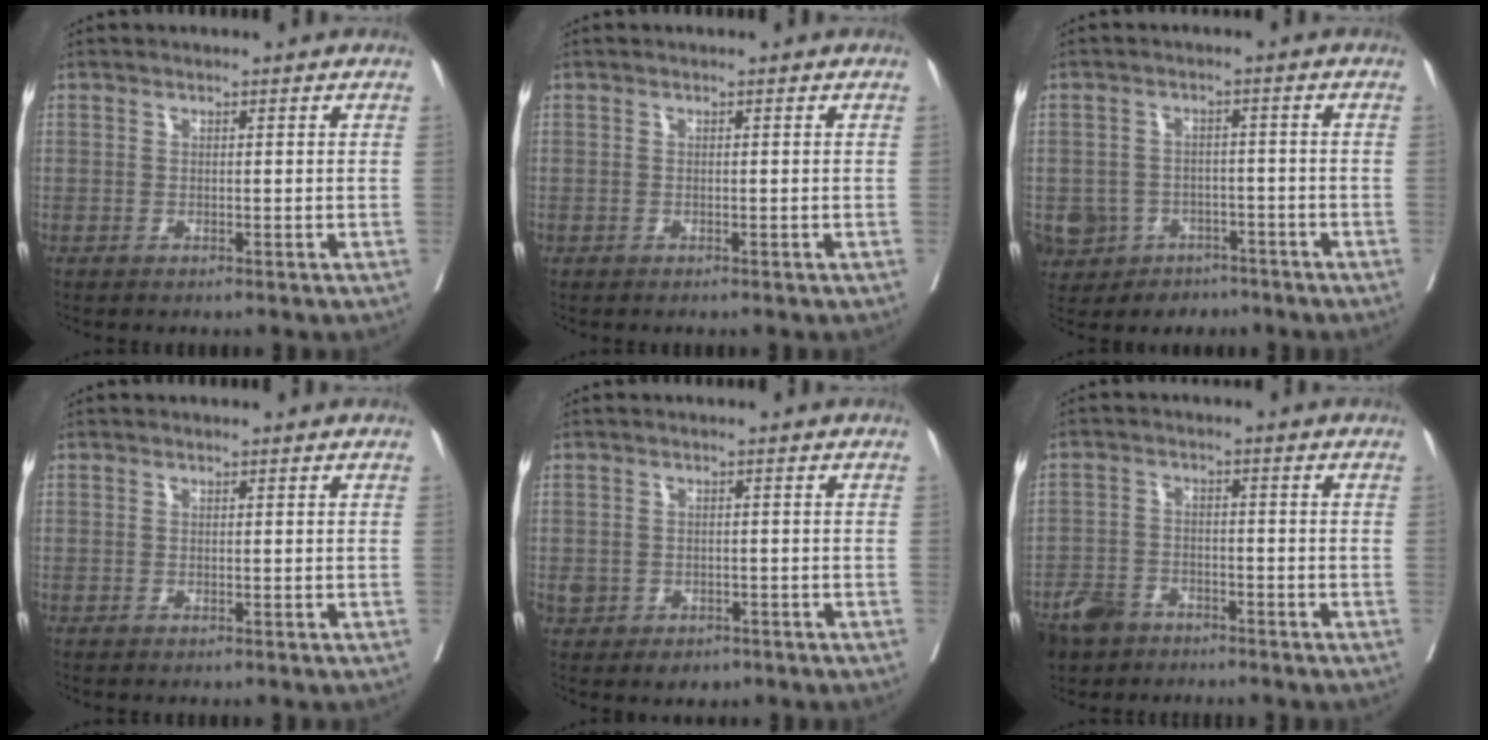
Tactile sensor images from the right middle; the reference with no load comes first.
{"total": 0.0}
{"total": 8.2, "force": [-4.6, 6.6, 1.6], "torque": [-0.039, 0.009, -0.062]}
{"total": 0.0}
{"total": 4.0, "force": [-2.1, 3.2, 1.4], "torque": [-0.013, 0.008, -0.021]}
{"total": 7.1, "force": [-5.3, 4.0, 2.6], "torque": [-0.056, -0.006, -0.095]}